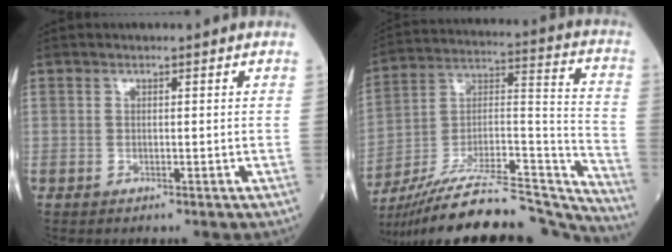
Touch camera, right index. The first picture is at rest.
{"total": 27.9, "force": [-25.5, 3.1, 11.0], "torque": [-0.142, 0.016, -0.393]}